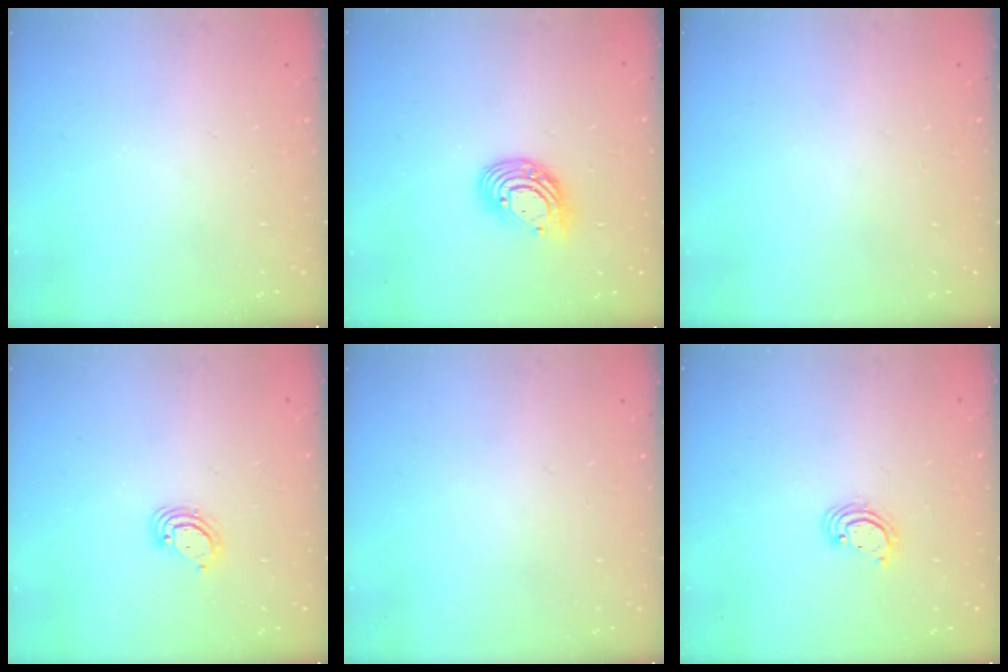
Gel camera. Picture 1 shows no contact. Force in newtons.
{"total": 10.1, "press": 10.1, "slide": 0.9}
{"total": 0.0}
{"total": 3.2, "press": 3.2, "slide": 0.2}
{"total": 0.0}
{"total": 2.6, "press": 2.6, "slide": 0.1}